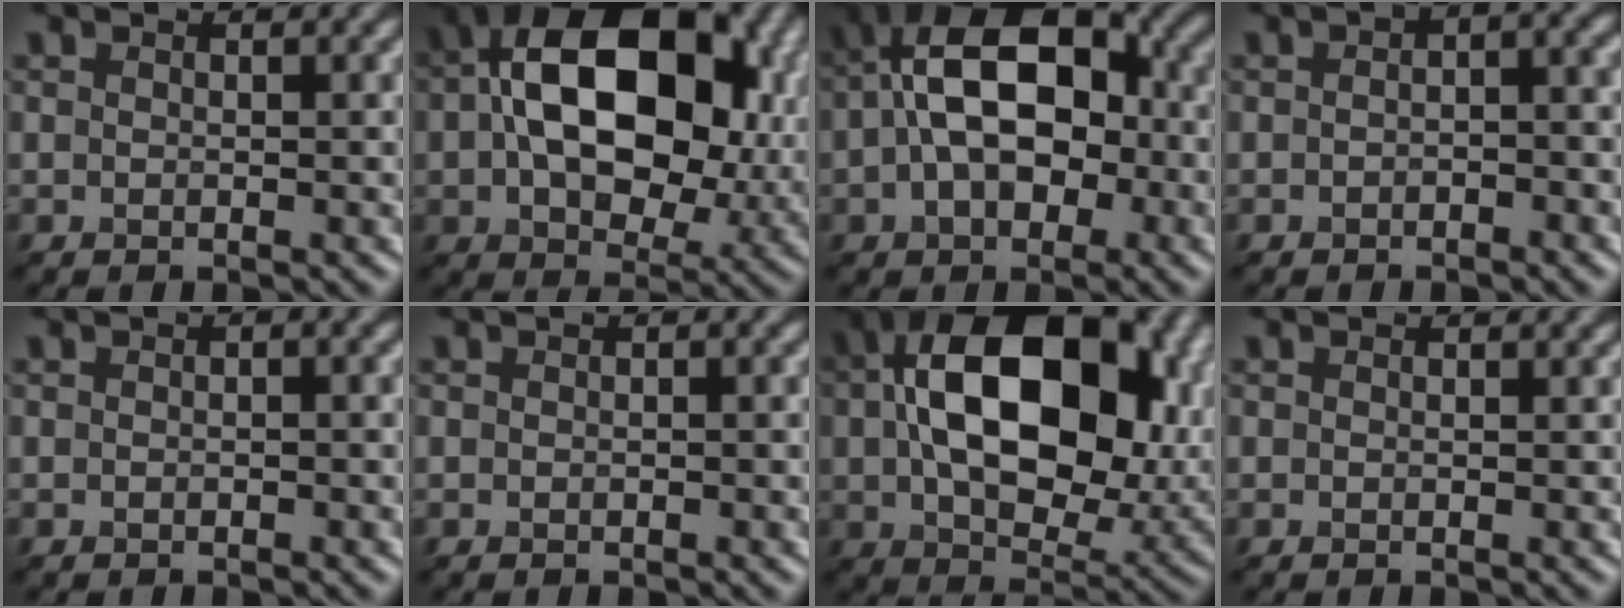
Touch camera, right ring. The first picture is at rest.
{"total": 14.4, "force": [1.7, 9.1, 11.0], "torque": [-0.196, 0.006, 0.065]}
{"total": 11.7, "force": [0.2, 6.7, 9.6], "torque": [-0.172, 0.027, 0.029]}
{"total": 2.4, "force": [-0.7, 0.4, 2.2], "torque": [-0.040, 0.008, 0.002]}
{"total": 1.5, "force": [0.1, 0.7, 1.3], "torque": [-0.010, 0.020, -0.007]}
{"total": 1.1, "force": [0.2, 0.6, 0.9], "torque": [-0.007, 0.016, -0.005]}
{"total": 16.1, "force": [2.3, 10.3, 12.2], "torque": [-0.221, -0.007, 0.083]}
{"total": 0.0}